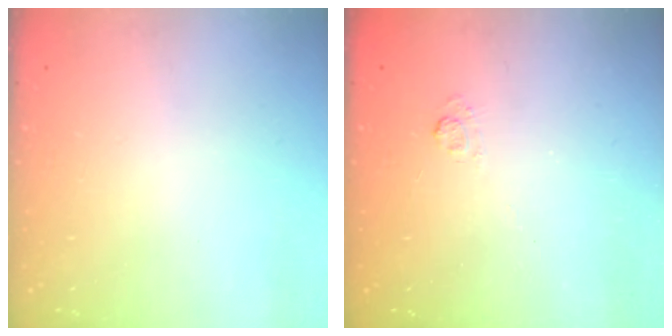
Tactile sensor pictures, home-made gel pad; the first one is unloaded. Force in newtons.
{"total": 1.7, "press": 1.1, "slide": 1.3}